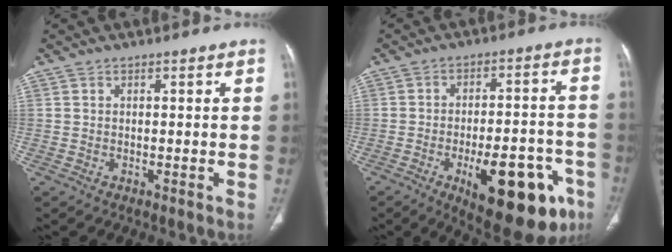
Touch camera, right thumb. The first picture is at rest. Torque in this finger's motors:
{"motor_torque": [2.42, 2.49, 1.45, -1.26, 0.36]}